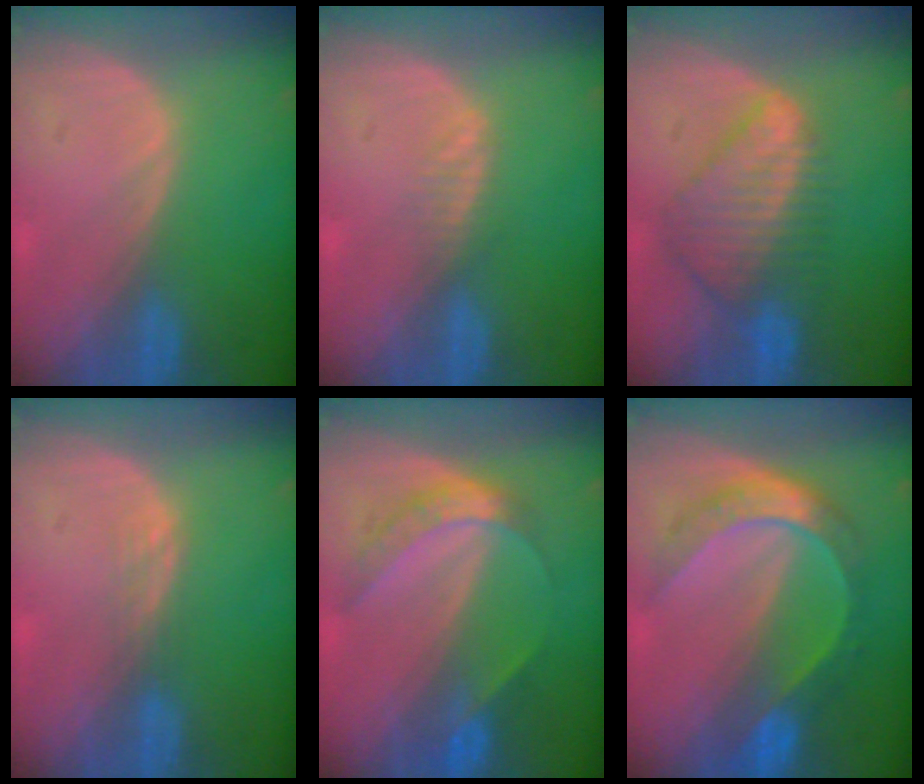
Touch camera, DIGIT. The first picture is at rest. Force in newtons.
{"total": 1.6, "press": 1.6, "slide": 0.1}
{"total": 8.7, "press": 7.6, "slide": 4.3}
{"total": 1.5, "press": 1.5, "slide": 0.3}
{"total": 6.1, "press": 5.2, "slide": 3.1}
{"total": 8.2, "press": 8.2, "slide": 0.9}